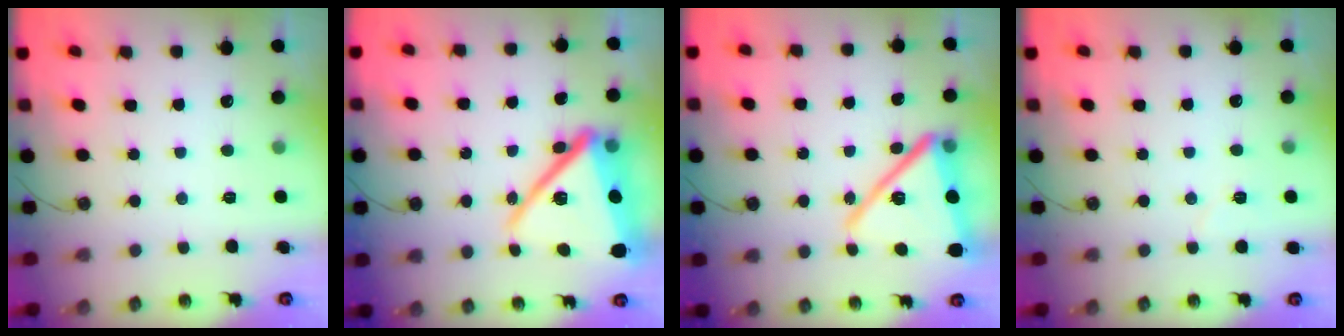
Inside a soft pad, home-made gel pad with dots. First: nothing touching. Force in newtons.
{"total": 23.0, "press": 22.9, "slide": 1.8}
{"total": 19.7, "press": 19.5, "slide": 3.0}
{"total": 4.2, "press": 3.7, "slide": 1.9}